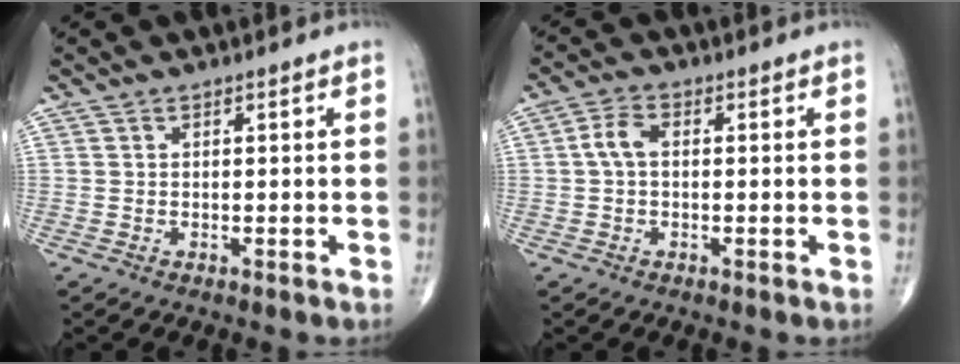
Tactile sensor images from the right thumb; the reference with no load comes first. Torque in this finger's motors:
{"motor_torque": [0.44, 0.63, 0.69, 0.14, 0.00]}